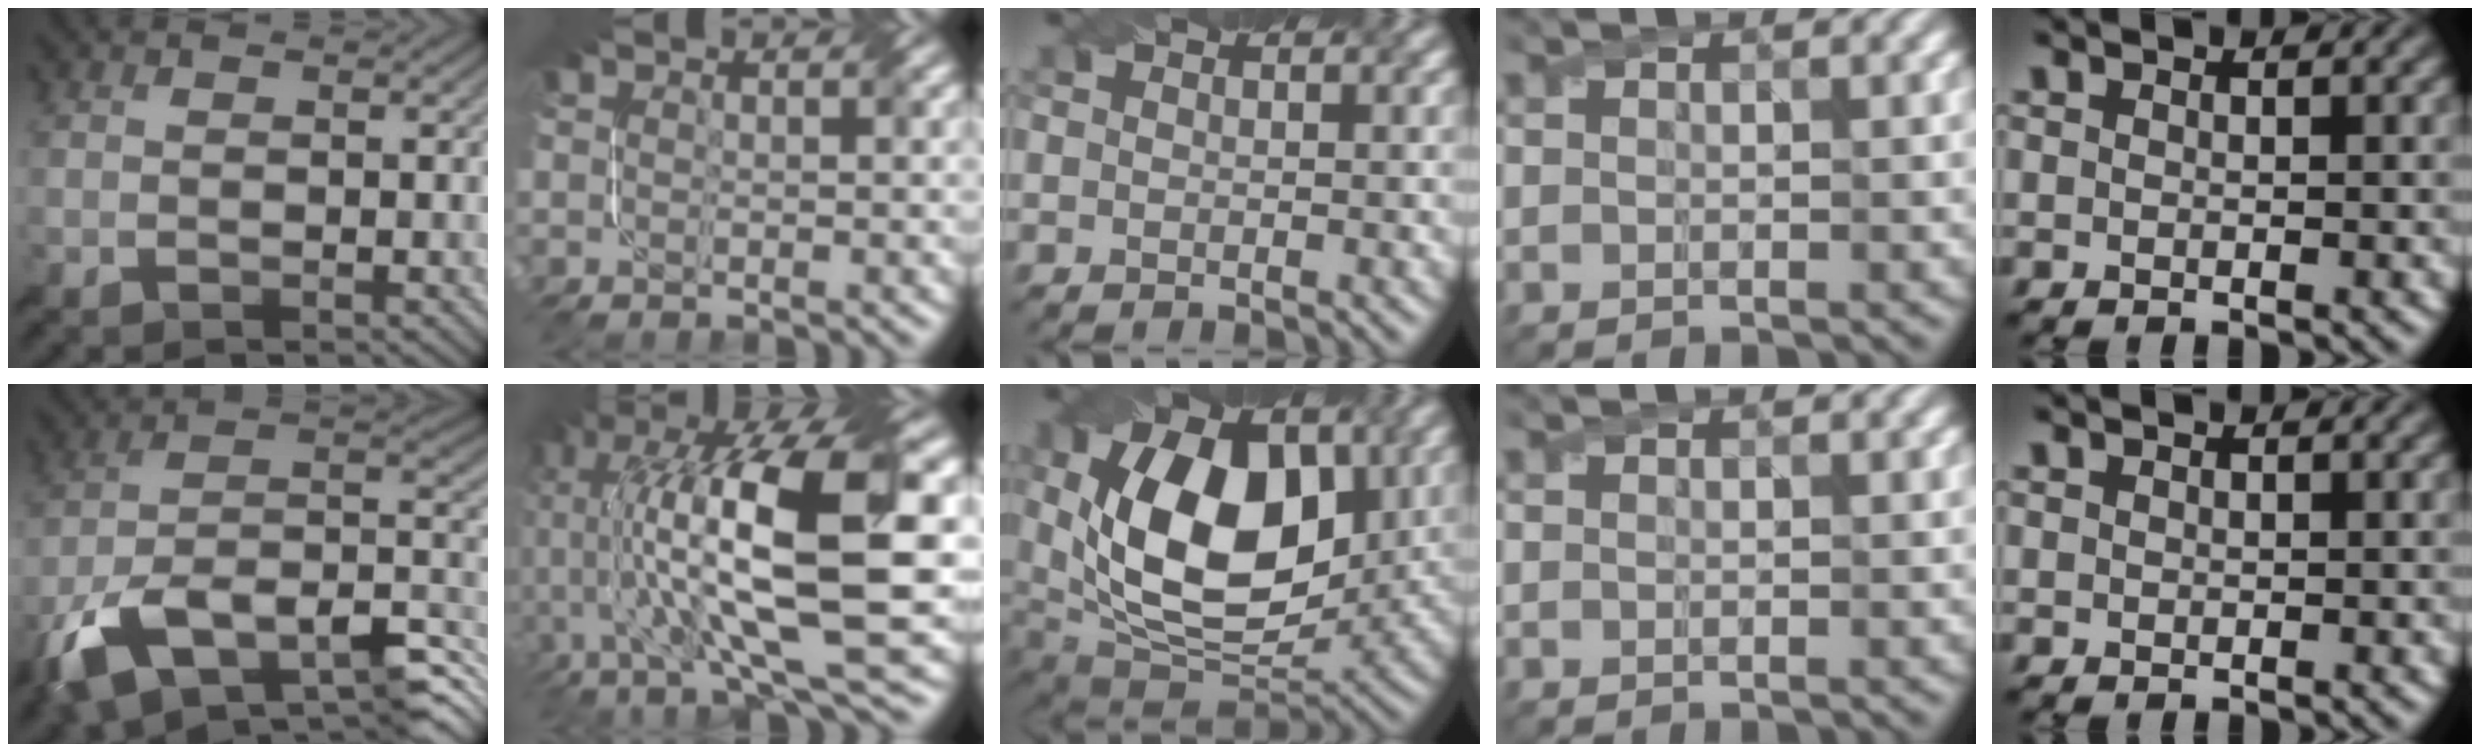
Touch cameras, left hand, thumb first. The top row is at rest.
{"thumb": {"total": 16.7, "force": [-7.7, 8.6, 12.1], "torque": [-0.260, -0.023, -0.123]}, "index": {"total": 16.1, "force": [0.7, 4.4, 15.5], "torque": [-0.274, 0.022, 0.025]}, "middle": {"total": 14.8, "force": [2.3, 9.2, 11.3], "torque": [-0.186, -0.010, 0.042]}, "little": {"total": 0.7, "force": [-0.1, -0.3, -0.6], "torque": [0.005, 0.003, 0.008]}}